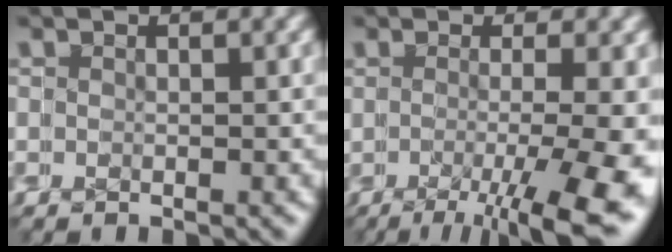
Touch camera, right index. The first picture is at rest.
{"total": 6.7, "force": [-4.0, 2.0, 5.0], "torque": [-0.061, -0.023, -0.046]}